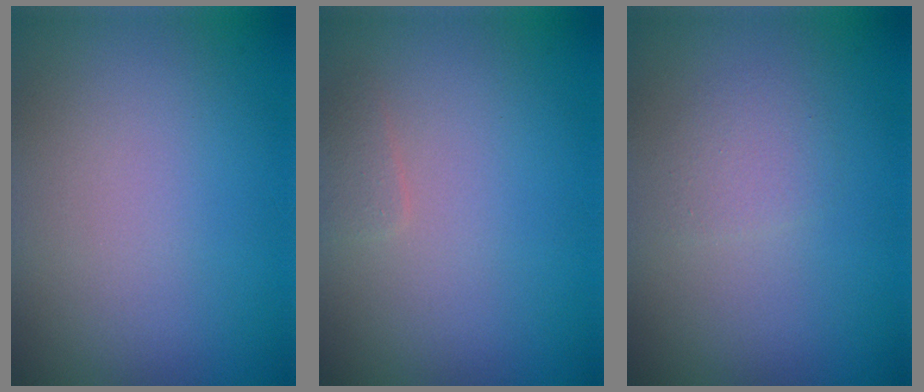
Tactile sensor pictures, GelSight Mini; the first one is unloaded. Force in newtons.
{"total": 0.9, "press": 0.9, "slide": 0.0}
{"total": 1.4, "press": 1.4, "slide": 0.0}